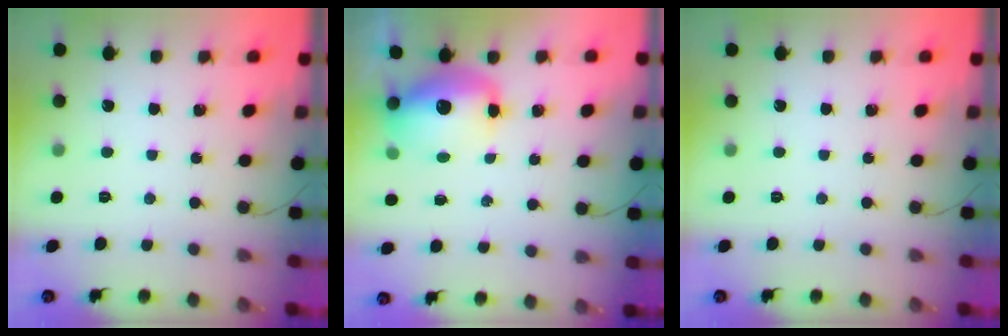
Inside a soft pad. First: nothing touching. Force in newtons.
{"total": 12.0, "press": 11.6, "slide": 2.8}
{"total": 0.0}